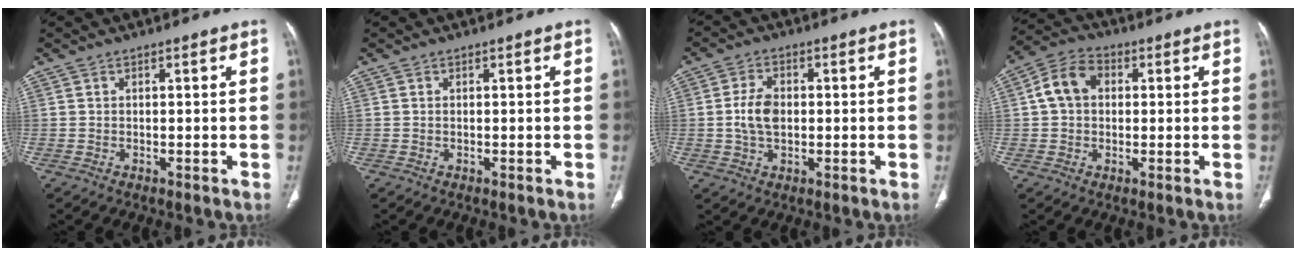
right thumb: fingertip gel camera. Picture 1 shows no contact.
{"total": 0.0}
{"total": 5.8, "force": [0.0, 3.7, 4.5], "torque": [-0.087, 0.006, -0.002]}
{"total": 7.8, "force": [1.2, 5.9, 4.9], "torque": [-0.085, 0.021, 0.013]}